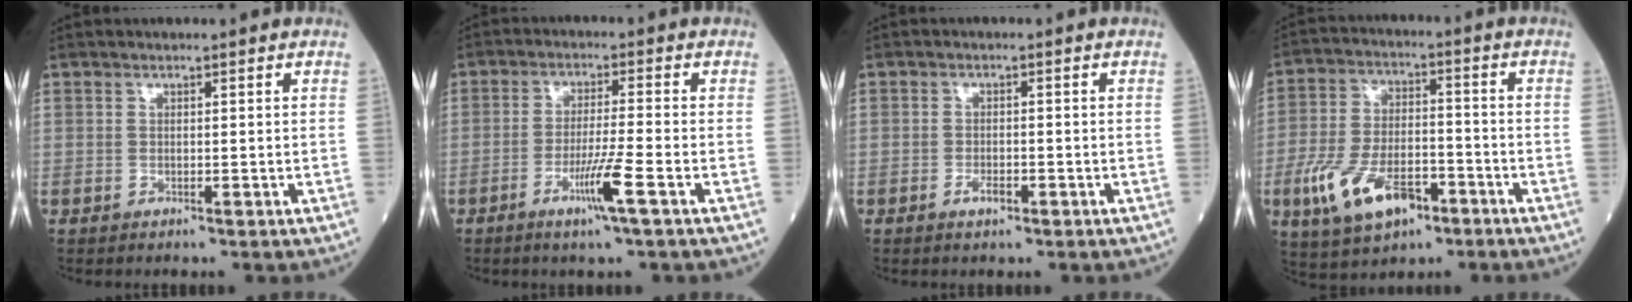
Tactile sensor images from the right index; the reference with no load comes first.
{"total": 6.1, "force": [-2.8, -0.7, 5.4], "torque": [-0.101, -0.013, -0.056]}
{"total": 1.8, "force": [-1.0, 0.7, 1.4], "torque": [-0.023, 0.001, -0.015]}
{"total": 12.5, "force": [-5.9, 5.8, 9.4], "torque": [-0.195, -0.001, -0.098]}